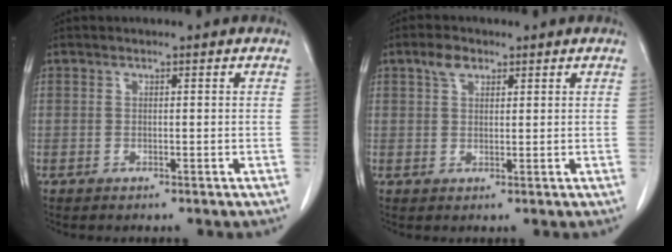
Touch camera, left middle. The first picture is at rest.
{"total": 2.8, "force": [1.7, 1.5, 1.5], "torque": [-0.033, 0.007, 0.036]}